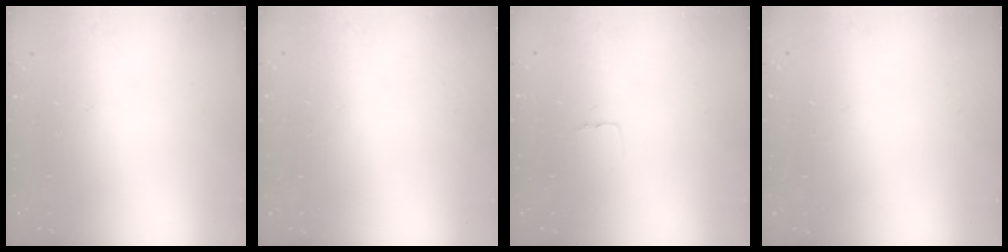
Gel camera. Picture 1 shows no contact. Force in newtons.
{"total": 0.6, "press": 0.6, "slide": 0.1}
{"total": 2.6, "press": 2.6, "slide": 0.1}
{"total": 0.0}